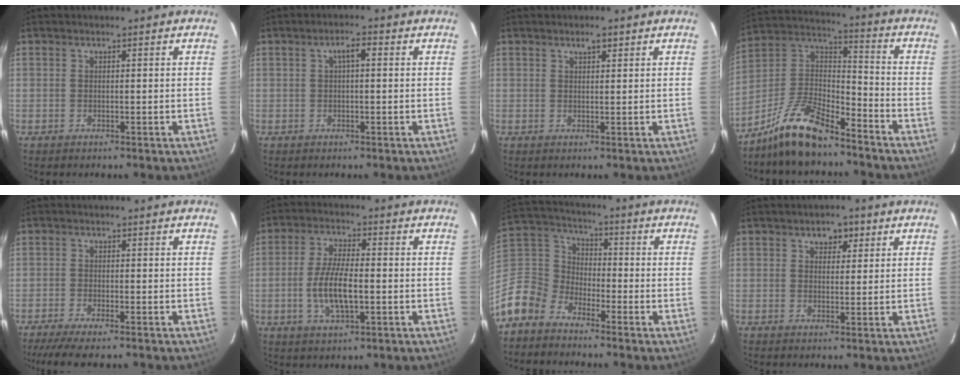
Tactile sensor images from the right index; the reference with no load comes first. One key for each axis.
{"total": 2.5, "fx": 0.5, "fy": 0.7, "fz": 2.3, "tx": -0.043, "ty": 0.011, "tz": 0.009}
{"total": 1.7, "fx": 1.1, "fy": 0.6, "fz": 1.1, "tx": -0.017, "ty": 0.006, "tz": 0.019}
{"total": 14.2, "fx": -10.8, "fy": 4.3, "fz": 8.2, "tx": -0.184, "ty": 0.018, "tz": -0.207}
{"total": 6.8, "fx": -5.6, "fy": 0.6, "fz": 3.7, "tx": -0.088, "ty": -0.023, "tz": -0.099}
{"total": 8.9, "fx": -1.7, "fy": 2.9, "fz": 8.2, "tx": -0.167, "ty": -0.001, "tz": -0.032}
{"total": 11.6, "fx": -7.7, "fy": 8.0, "fz": 3.5, "tx": -0.107, "ty": 0.027, "tz": -0.171}
{"total": 3.5, "fx": 1.8, "fy": 2.4, "fz": 1.8, "tx": -0.018, "ty": 0.009, "tz": 0.027}